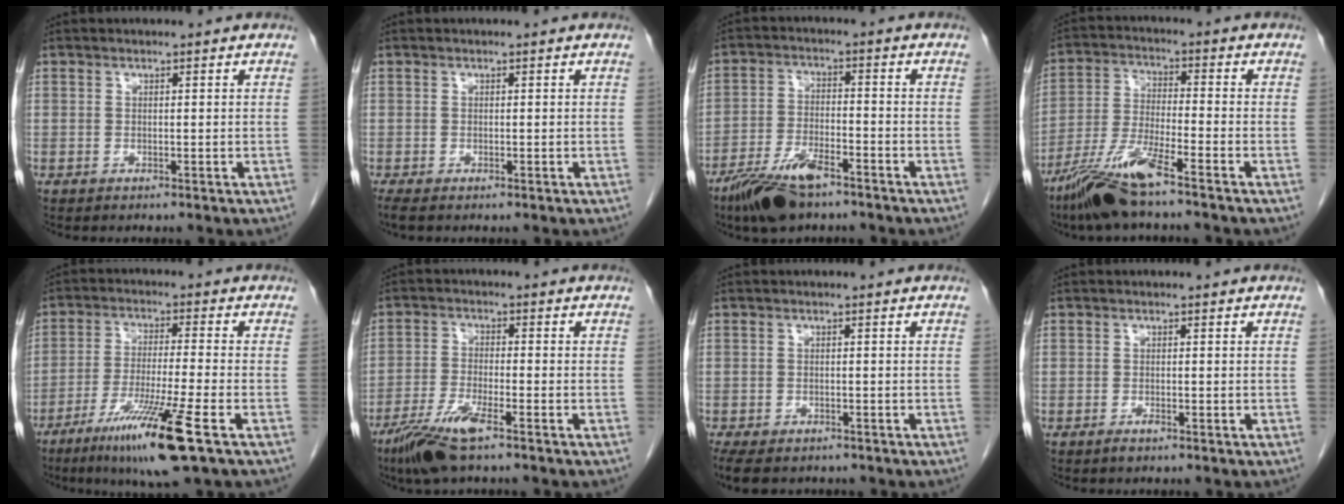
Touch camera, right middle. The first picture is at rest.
{"total": 1.3, "force": [-0.9, 0.4, 0.9], "torque": [-0.015, -0.004, -0.014]}
{"total": 9.1, "force": [-6.5, 2.6, 5.7], "torque": [-0.115, -0.013, -0.120]}
{"total": 9.7, "force": [-7.1, 0.3, 6.7], "torque": [-0.142, -0.026, -0.139]}
{"total": 12.3, "force": [-6.7, -0.7, 10.3], "torque": [-0.200, -0.039, -0.118]}
{"total": 7.5, "force": [-5.0, 0.8, 5.5], "torque": [-0.116, -0.017, -0.095]}
{"total": 9.7, "force": [-7.1, 4.8, 4.5], "torque": [-0.099, -0.013, -0.097]}
{"total": 1.1, "force": [-0.7, 0.3, 0.7], "torque": [-0.013, 0.000, -0.010]}